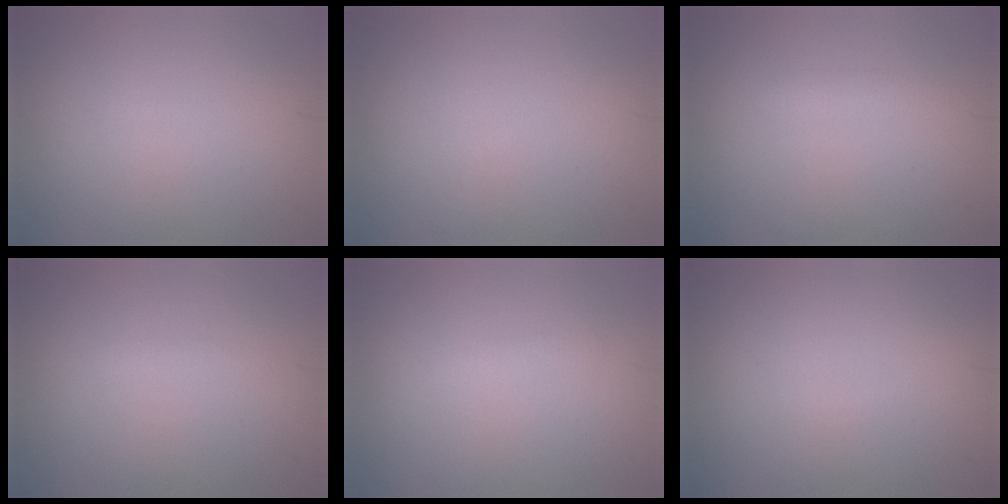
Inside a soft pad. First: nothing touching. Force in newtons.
{"total": 0.0}
{"total": 0.9, "press": 0.9, "slide": 0.1}
{"total": 1.0, "press": 1.0, "slide": 0.1}
{"total": 1.1, "press": 1.1, "slide": 0.0}
{"total": 0.0}